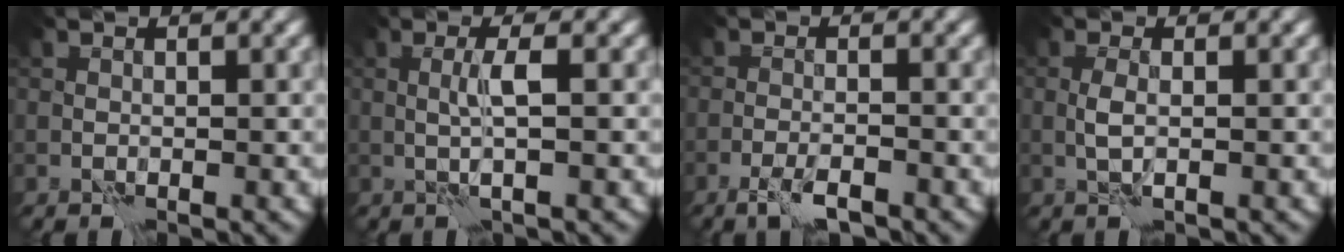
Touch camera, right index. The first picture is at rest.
{"total": 1.9, "force": [0.4, -0.2, 1.9], "torque": [-0.040, 0.003, 0.008]}
{"total": 2.4, "force": [-1.7, 0.4, 1.7], "torque": [-0.036, 0.000, -0.035]}
{"total": 1.3, "force": [0.1, 0.1, 1.3], "torque": [-0.030, 0.001, -0.001]}